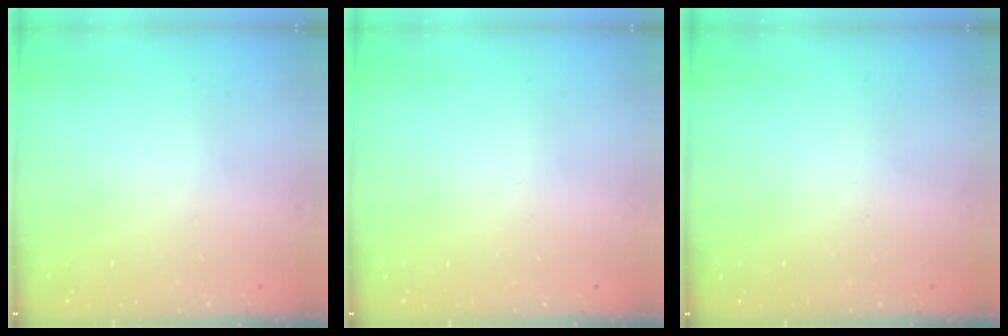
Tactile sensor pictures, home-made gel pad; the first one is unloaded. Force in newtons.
{"total": 0.0}
{"total": 0.0}